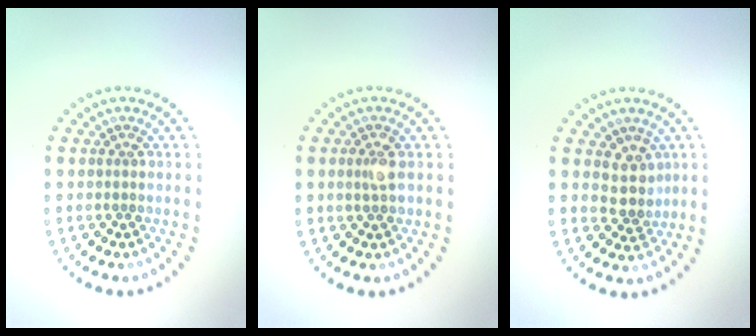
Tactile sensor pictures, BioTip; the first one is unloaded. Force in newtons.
{"total": 1.4, "press": 1.4, "slide": 0.2}
{"total": 2.8, "press": 2.2, "slide": 1.6}